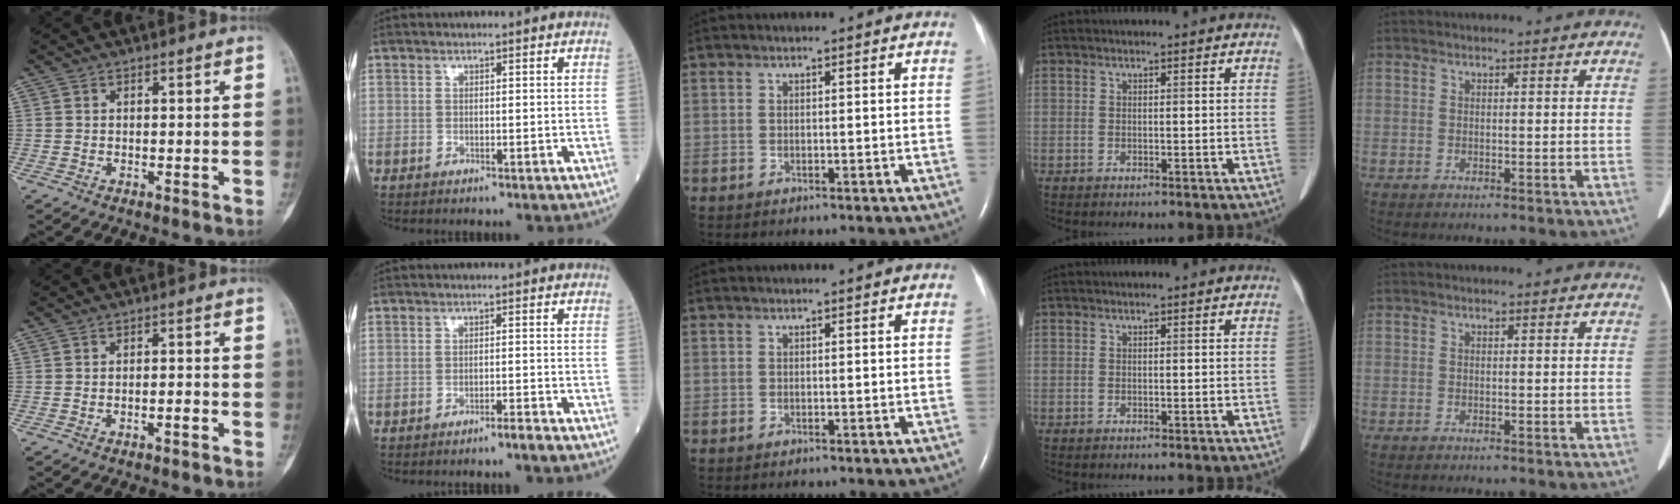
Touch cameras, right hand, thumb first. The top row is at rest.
{"thumb": {"total": 1.6, "force": [-0.9, 0.4, 1.2], "torque": [-0.020, 0.012, -0.013]}, "index": {"total": 2.1, "force": [-1.9, -0.4, 1.0], "torque": [-0.014, 0.002, -0.028]}}